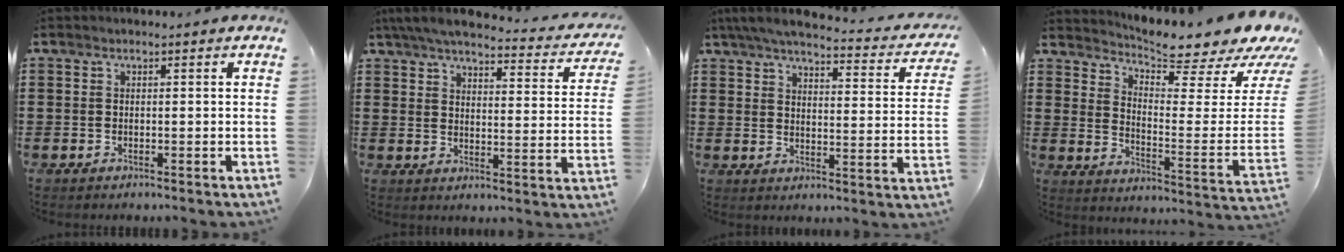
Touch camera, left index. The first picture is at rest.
{"total": 5.6, "force": [4.9, 0.2, 2.6], "torque": [-0.071, -0.028, 0.083]}
{"total": 5.3, "force": [4.6, 0.1, 2.6], "torque": [-0.072, -0.025, 0.076]}
{"total": 6.7, "force": [6.3, 0.1, 2.3], "torque": [-0.054, -0.068, 0.102]}